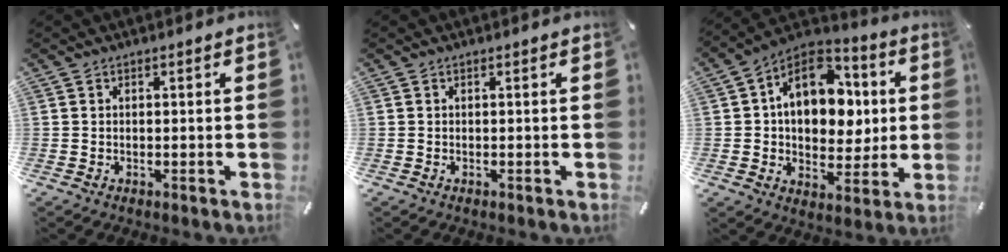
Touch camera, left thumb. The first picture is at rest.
{"total": 0.0}
{"total": 16.7, "force": [3.6, 12.2, 10.8], "torque": [-0.159, -0.016, 0.069]}